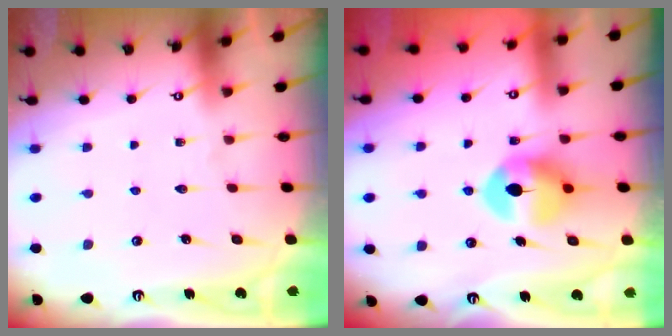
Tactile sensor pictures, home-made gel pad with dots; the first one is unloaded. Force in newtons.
{"total": 9.2, "press": 9.2, "slide": 1.1}